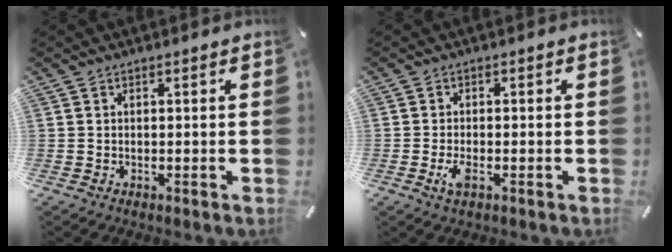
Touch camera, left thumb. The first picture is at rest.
{"total": 2.8, "force": [-1.0, 1.1, 2.4], "torque": [-0.061, -0.004, -0.023]}